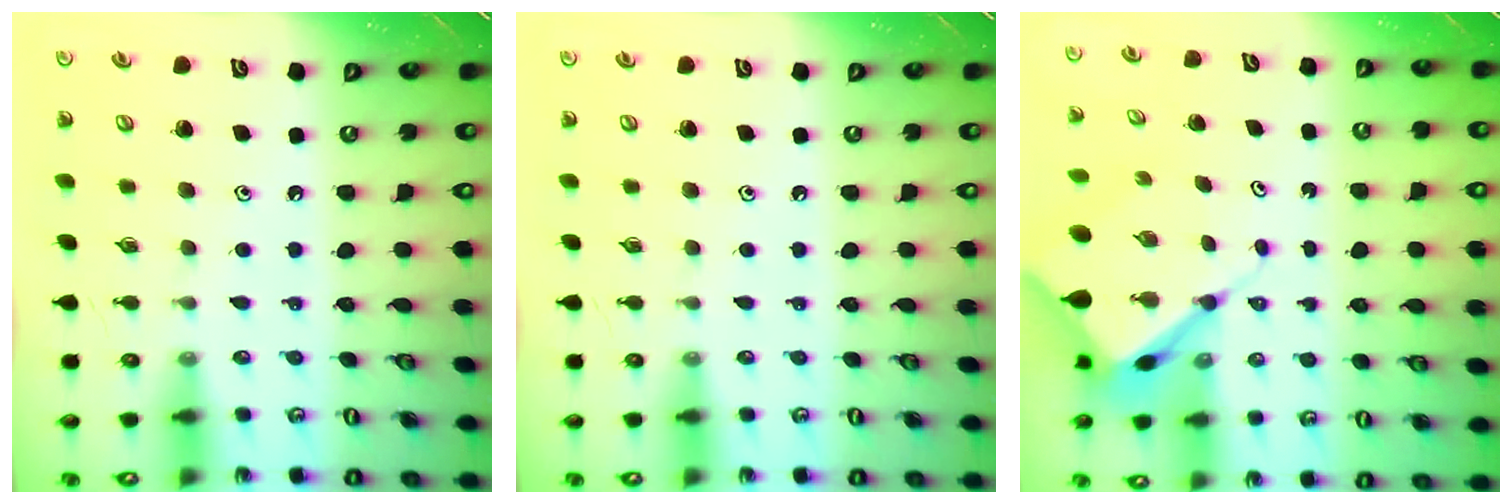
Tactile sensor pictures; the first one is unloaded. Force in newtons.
{"total": 0.0}
{"total": 9.8, "press": 9.7, "slide": 1.0}